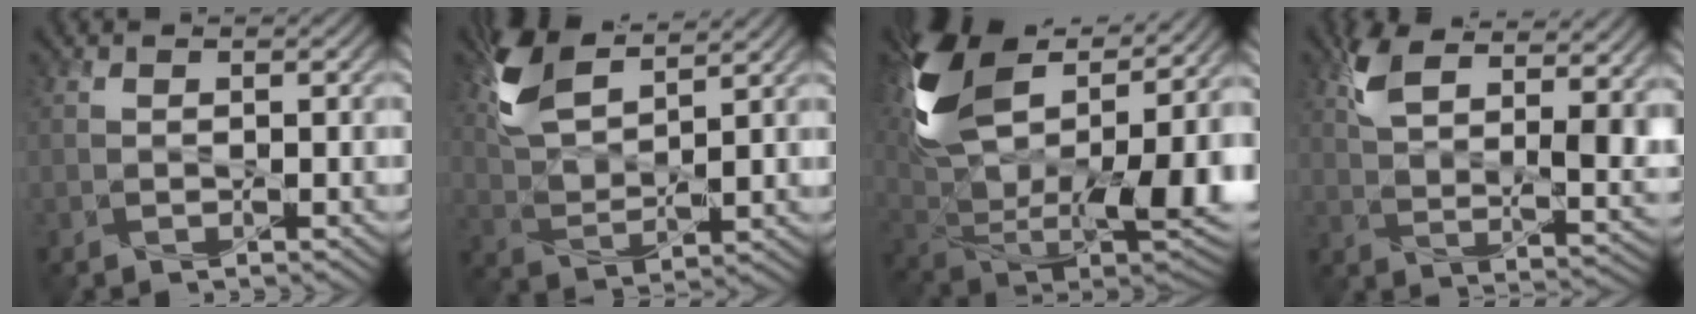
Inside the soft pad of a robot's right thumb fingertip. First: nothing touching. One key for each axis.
{"total": 8.7, "fx": 5.7, "fy": 3.0, "fz": 5.9, "tx": -0.138, "ty": 0.010, "tz": 0.120}
{"total": 18.3, "fx": 6.6, "fy": 10.3, "fz": 13.6, "tx": -0.298, "ty": 0.009, "tz": 0.128}
{"total": 13.5, "fx": 5.9, "fy": 6.0, "fz": 10.5, "tx": -0.193, "ty": -0.002, "tz": 0.106}